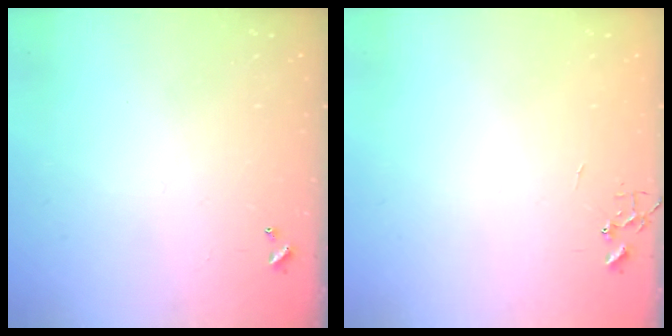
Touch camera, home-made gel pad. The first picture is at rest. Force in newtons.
{"total": 0.0}